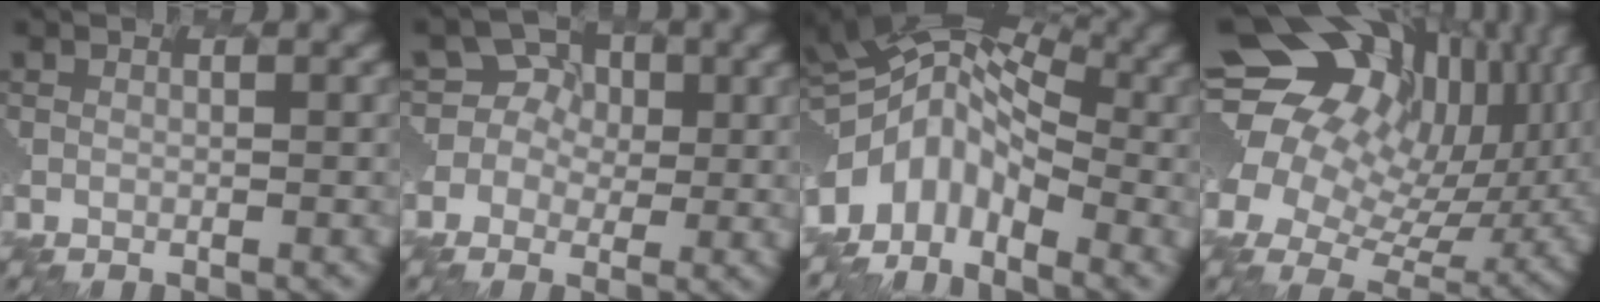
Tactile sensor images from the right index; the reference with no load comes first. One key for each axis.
{"total": 4.6, "fx": -0.1, "fy": 4.6, "fz": 0.2, "tx": -0.007, "ty": 0.025, "tz": -0.038}
{"total": 6.1, "fx": -2.9, "fy": 3.8, "fz": 3.8, "tx": -0.077, "ty": 0.006, "tz": -0.078}
{"total": 15.9, "fx": 7.3, "fy": 11.0, "fz": 8.9, "tx": -0.186, "ty": 0.022, "tz": 0.119}